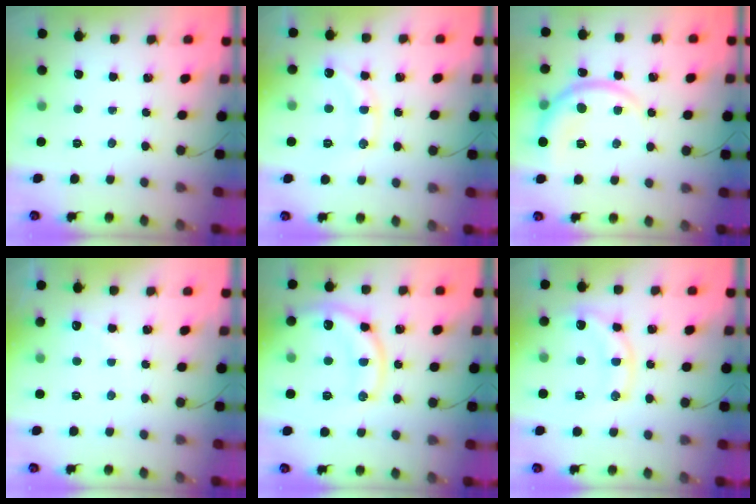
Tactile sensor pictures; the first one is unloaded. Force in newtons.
{"total": 13.5, "press": 13.5, "slide": 1.0}
{"total": 8.6, "press": 8.6, "slide": 0.5}
{"total": 7.4, "press": 7.2, "slide": 1.4}
{"total": 16.7, "press": 16.6, "slide": 1.9}
{"total": 12.4, "press": 12.4, "slide": 0.8}